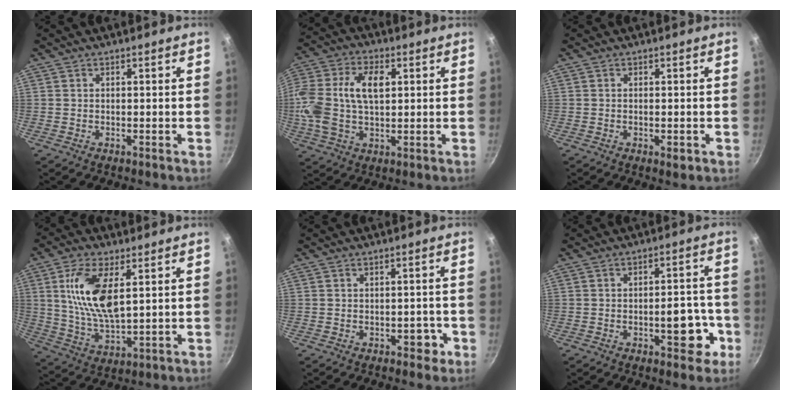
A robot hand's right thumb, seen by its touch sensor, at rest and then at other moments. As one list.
[{"total": 15.8, "force": [2.0, 9.5, 12.4], "torque": [-0.250, 0.021, 0.028]}, {"total": 1.9, "force": [-0.6, 0.7, 1.6], "torque": [-0.026, -0.003, -0.010]}, {"total": 13.4, "force": [3.7, 5.9, 11.4], "torque": [-0.219, -0.016, 0.077]}, {"total": 3.1, "force": [-1.2, 2.1, 2.0], "torque": [0.002, 0.013, -0.011]}, {"total": 8.9, "force": [-2.9, 4.3, 7.2], "torque": [-0.057, 0.022, -0.038]}]